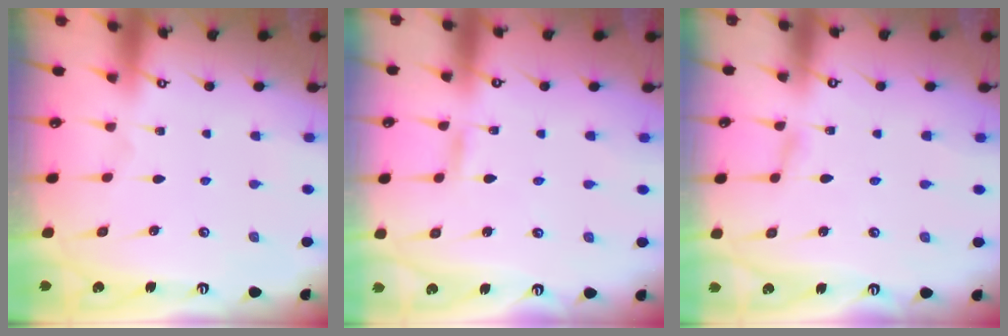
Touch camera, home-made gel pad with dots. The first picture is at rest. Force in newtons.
{"total": 1.9, "press": 1.9, "slide": 0.1}
{"total": 1.1, "press": 1.1, "slide": 0.1}